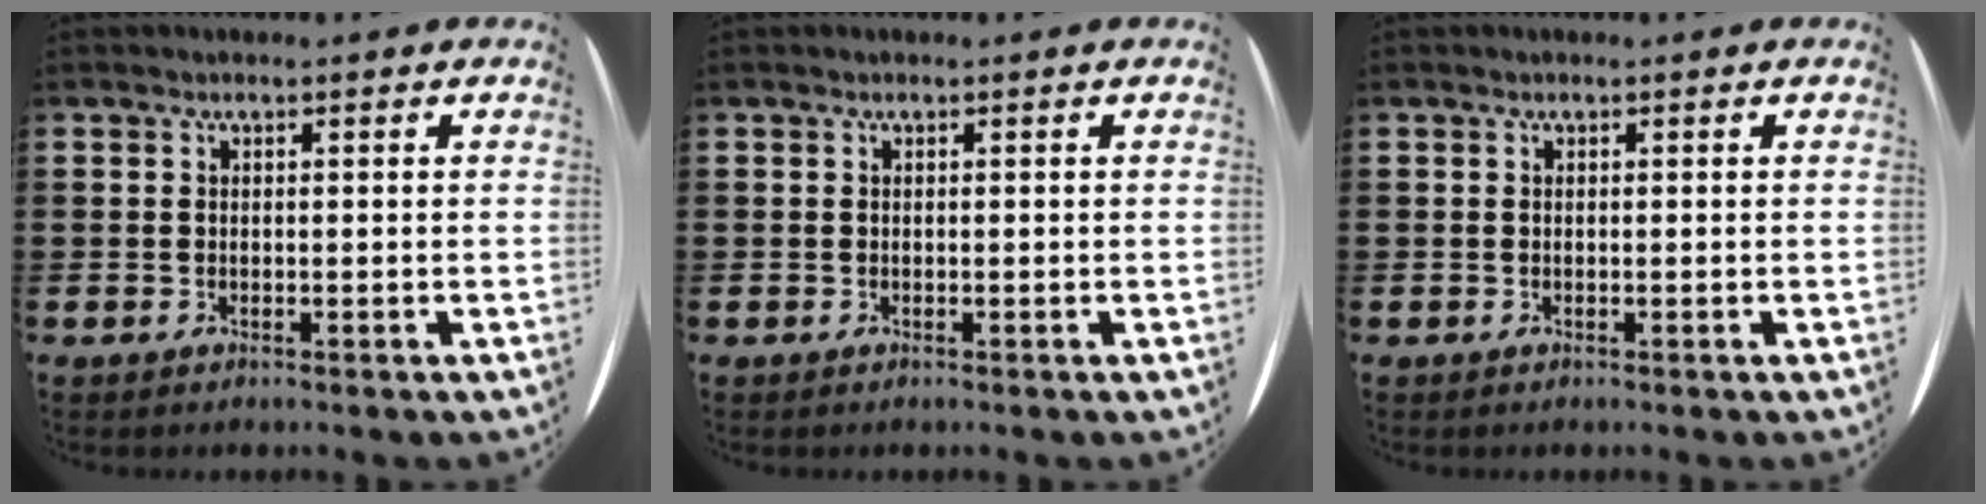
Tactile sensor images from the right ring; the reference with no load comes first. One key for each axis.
{"total": 0.0}
{"total": 0.0}